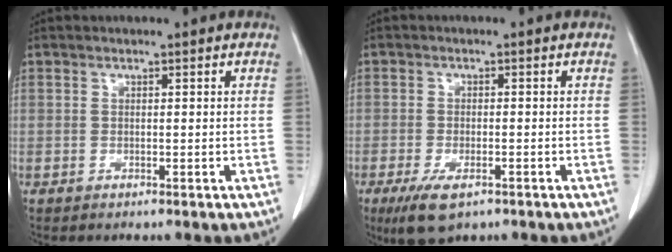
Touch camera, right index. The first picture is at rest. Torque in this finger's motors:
{"motor_torque": [0.61, -0.48, 0.29, 0.08]}